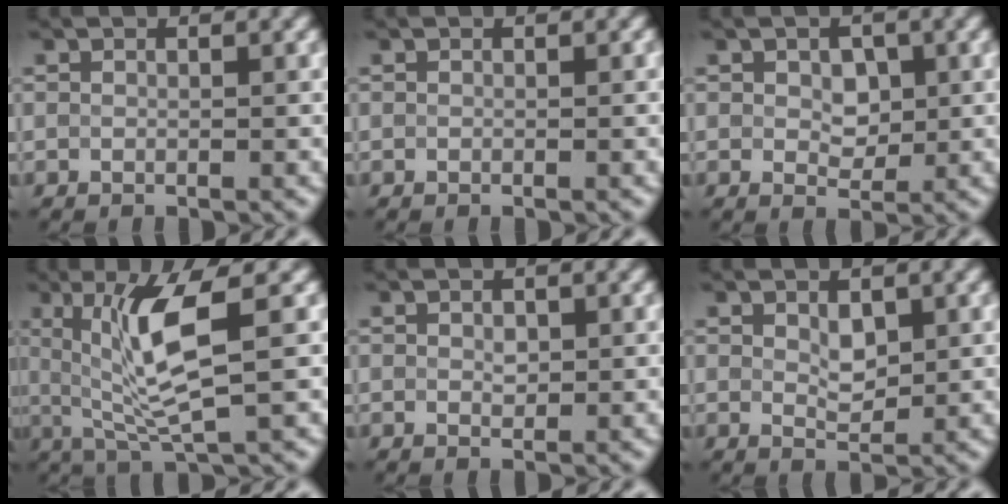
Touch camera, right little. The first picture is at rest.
{"total": 0.0}
{"total": 2.4, "force": [0.4, 1.6, 1.8], "torque": [-0.031, -0.001, 0.007]}
{"total": 6.1, "force": [1.3, 1.0, 5.9], "torque": [-0.123, -0.001, 0.030]}
{"total": 0.8, "force": [0.2, 0.5, 0.6], "torque": [-0.012, 0.000, 0.004]}
{"total": 1.9, "force": [0.6, 1.0, 1.5], "torque": [-0.028, -0.003, 0.014]}